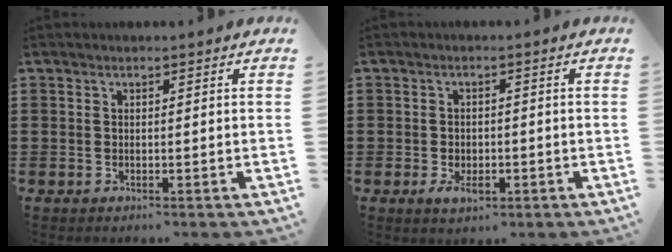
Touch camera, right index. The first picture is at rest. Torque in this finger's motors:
{"motor_torque": [1.22, 0.92, 0.23, 0.06]}